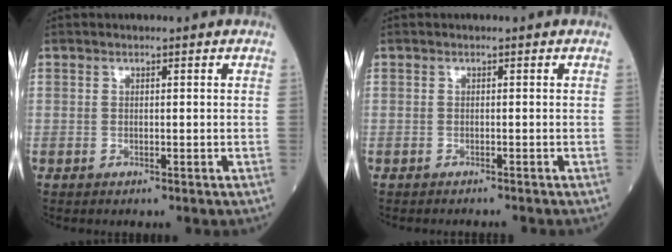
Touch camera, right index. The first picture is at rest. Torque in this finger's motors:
{"motor_torque": [0.00, -2.14, 0.40, 0.12]}